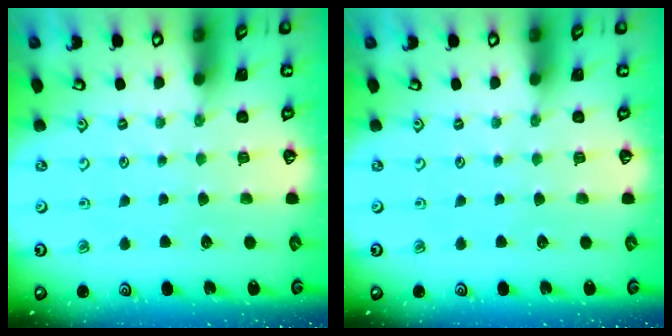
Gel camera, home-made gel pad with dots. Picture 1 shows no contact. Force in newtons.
{"total": 0.0}